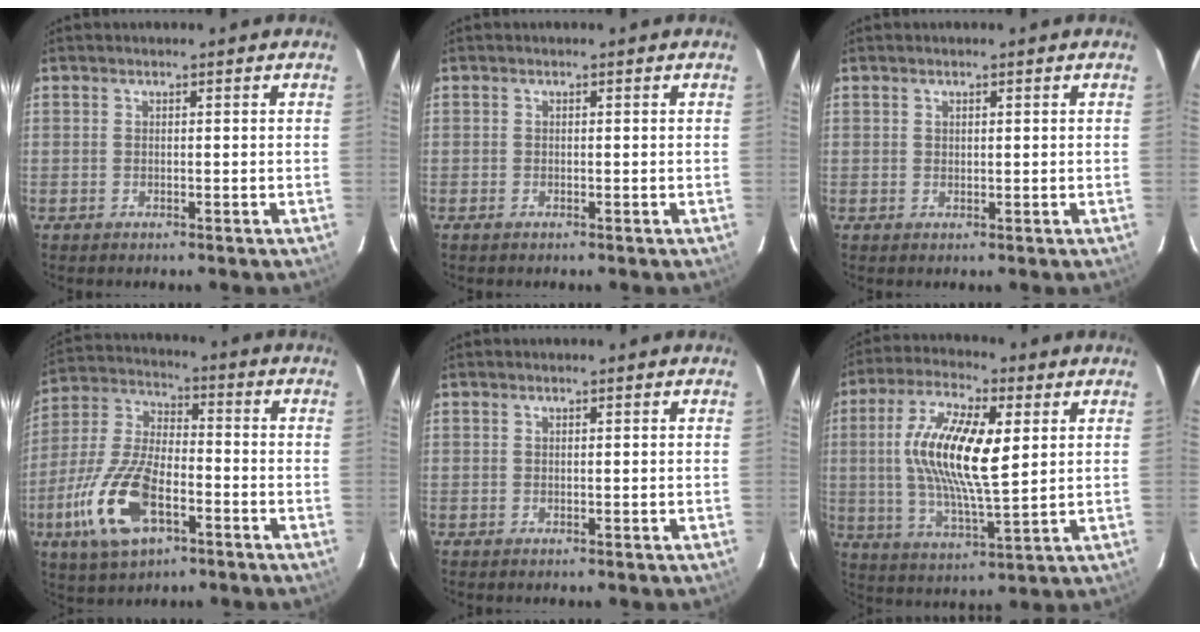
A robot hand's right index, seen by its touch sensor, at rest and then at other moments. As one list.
[{"total": 0.5, "force": [-0.4, 0.3, 0.1], "torque": [-0.004, -0.002, -0.008]}, {"total": 0.7, "force": [0.5, 0.5, 0.2], "torque": [-0.002, 0.002, 0.009]}, {"total": 16.6, "force": [-6.9, 7.7, 12.9], "torque": [-0.289, -0.007, -0.130]}, {"total": 0.0}, {"total": 15.8, "force": [3.1, 5.1, 14.6], "torque": [-0.276, 0.008, 0.056]}]